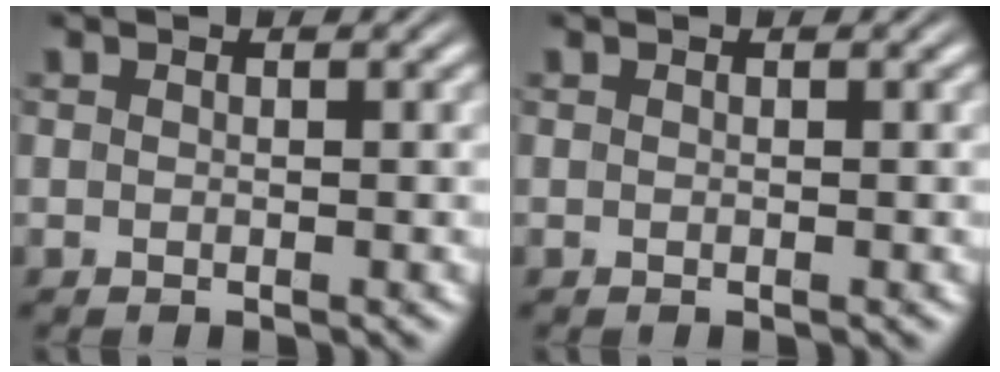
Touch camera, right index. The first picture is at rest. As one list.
[{"total": 0.0}]